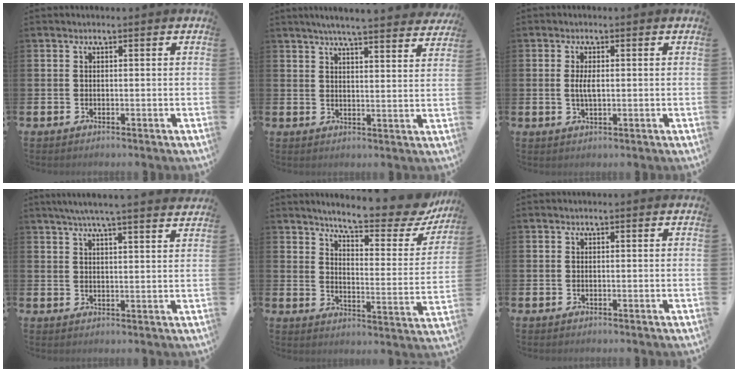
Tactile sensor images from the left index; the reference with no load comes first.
{"total": 5.4, "force": [5.2, -0.3, 1.5], "torque": [-0.037, -0.029, 0.090]}
{"total": 2.7, "force": [0.2, 1.1, 2.5], "torque": [-0.047, 0.003, 0.000]}
{"total": 5.5, "force": [5.1, -0.5, 2.0], "torque": [-0.046, -0.020, 0.090]}
{"total": 7.6, "force": [6.8, 1.2, 3.0], "torque": [-0.068, -0.055, 0.110]}
{"total": 0.0}